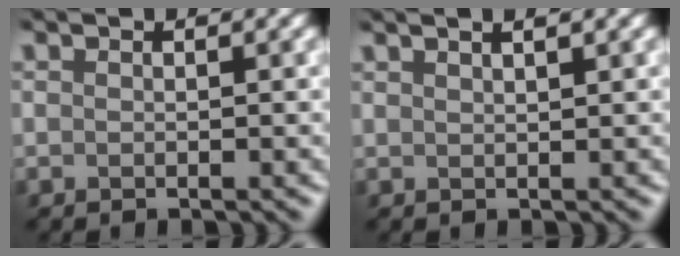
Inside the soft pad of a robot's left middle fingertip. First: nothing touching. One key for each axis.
{"total": 2.6, "fx": 1.8, "fy": 0.8, "fz": 1.6, "tx": -0.008, "ty": 0.027, "tz": 0.009}